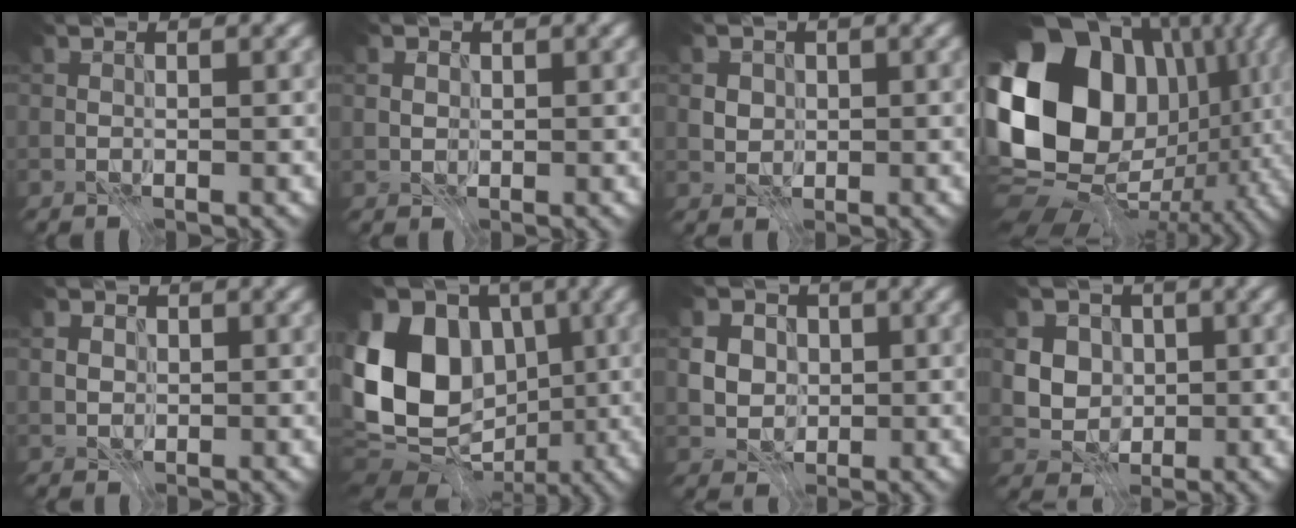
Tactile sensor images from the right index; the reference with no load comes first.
{"total": 1.3, "force": [0.2, 1.2, 0.5], "torque": [-0.011, -0.004, 0.010]}
{"total": 2.5, "force": [0.6, 2.2, 1.1], "torque": [-0.026, 0.005, 0.015]}
{"total": 19.7, "force": [3.1, 14.7, 12.8], "torque": [-0.273, 0.007, 0.076]}
{"total": 1.6, "force": [0.1, 1.5, 0.7], "torque": [-0.017, -0.001, 0.007]}
{"total": 14.4, "force": [-0.4, 11.2, 9.0], "torque": [-0.185, 0.016, -0.023]}
{"total": 6.4, "force": [1.1, 5.5, 3.1], "torque": [-0.050, 0.021, 0.007]}
{"total": 5.5, "force": [0.8, 4.8, 2.5], "torque": [-0.036, 0.009, 0.004]}